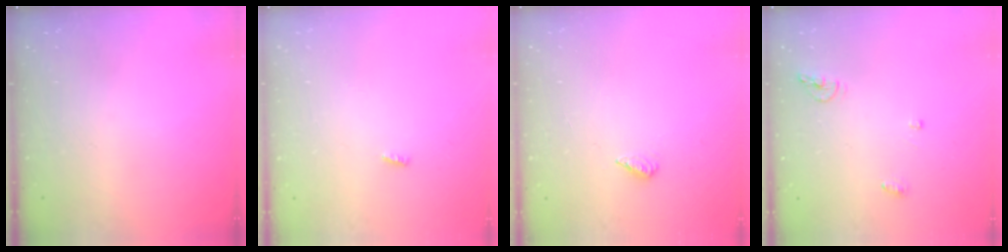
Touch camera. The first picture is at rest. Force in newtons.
{"total": 2.3, "press": 2.1, "slide": 0.8}
{"total": 2.3, "press": 2.2, "slide": 0.8}
{"total": 5.6, "press": 5.6, "slide": 0.2}